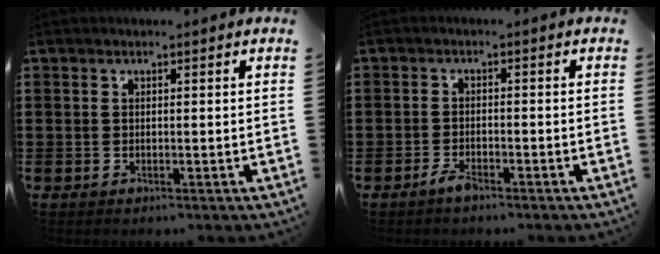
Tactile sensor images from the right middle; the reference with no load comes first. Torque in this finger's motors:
{"motor_torque": [-0.03, 0.27, 0.14, 0.02]}